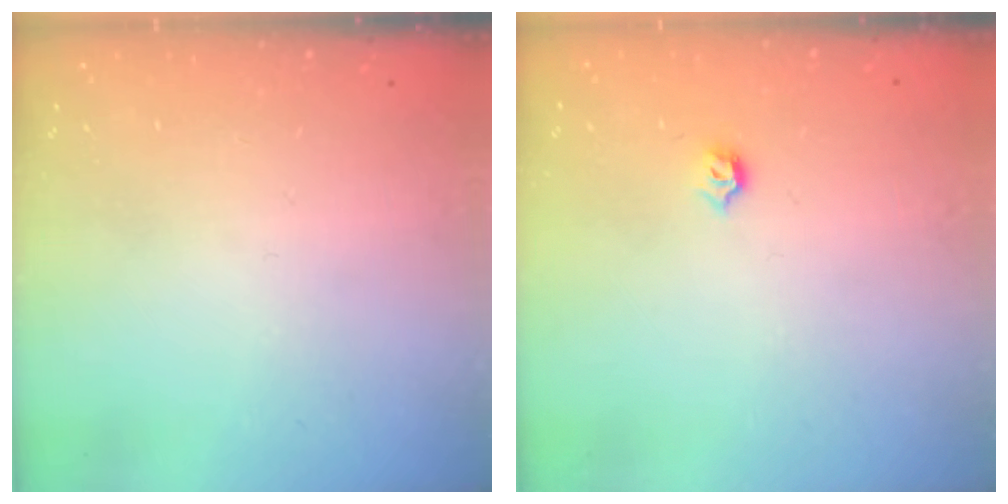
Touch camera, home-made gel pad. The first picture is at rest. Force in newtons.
{"total": 3.4, "press": 3.3, "slide": 0.6}